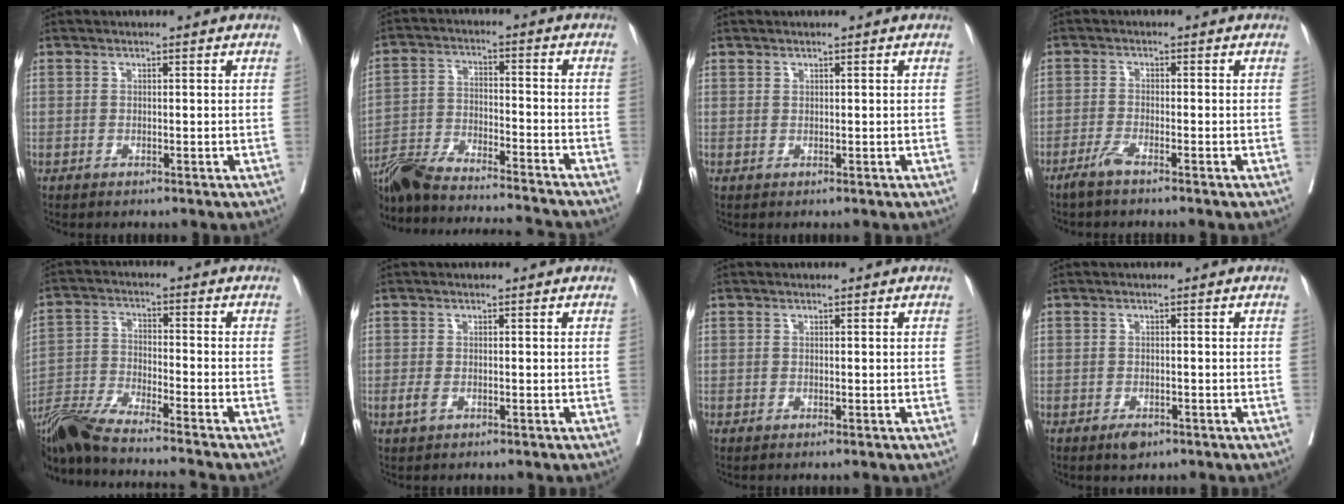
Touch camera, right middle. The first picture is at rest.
{"total": 20.5, "force": [-19.1, 0.9, 7.5], "torque": [-0.156, -0.023, -0.301]}
{"total": 0.0}
{"total": 2.4, "force": [-2.0, -0.2, 1.3], "torque": [-0.034, -0.004, -0.044]}
{"total": 14.8, "force": [-13.1, -0.8, 6.8], "torque": [-0.126, -0.024, -0.231]}
{"total": 1.3, "force": [-0.5, 0.7, 1.0], "torque": [-0.027, -0.003, -0.007]}
{"total": 0.0}
{"total": 1.9, "force": [-1.2, 0.9, 1.2], "torque": [-0.018, 0.000, -0.014]}